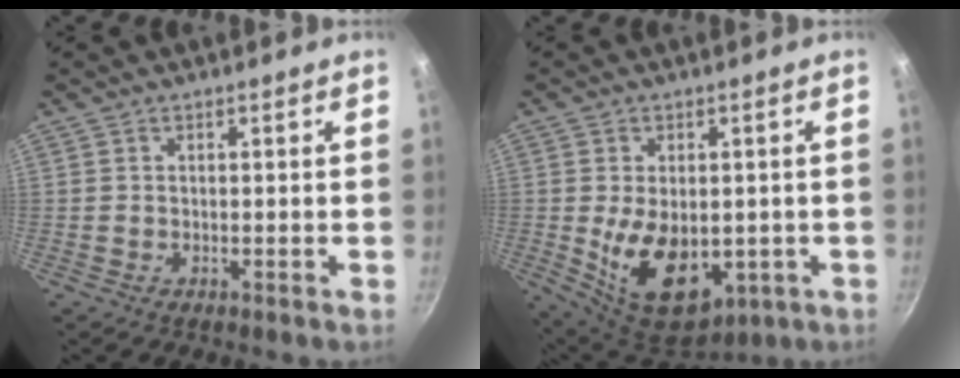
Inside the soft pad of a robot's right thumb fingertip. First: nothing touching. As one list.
[{"total": 14.9, "force": [-2.1, 9.4, 11.3], "torque": [-0.155, -0.016, -0.009]}]